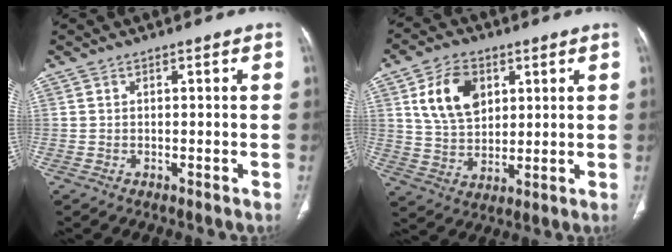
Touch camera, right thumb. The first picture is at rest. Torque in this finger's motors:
{"motor_torque": [-0.78, 0.83, 0.24, -0.22, 0.07]}